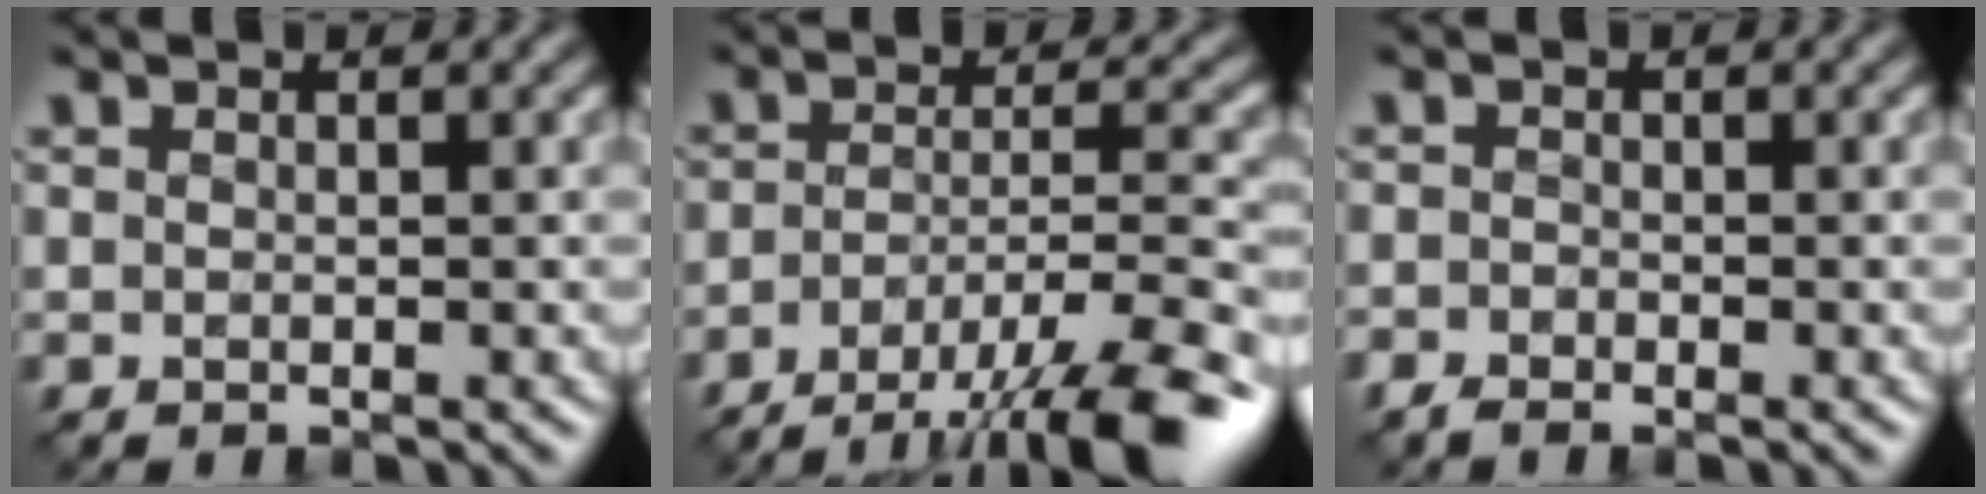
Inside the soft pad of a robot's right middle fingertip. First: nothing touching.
{"total": 10.2, "force": [-6.9, 2.6, 7.0], "torque": [-0.116, -0.008, -0.110]}
{"total": 1.3, "force": [-1.1, 0.6, 0.4], "torque": [-0.008, -0.002, -0.026]}